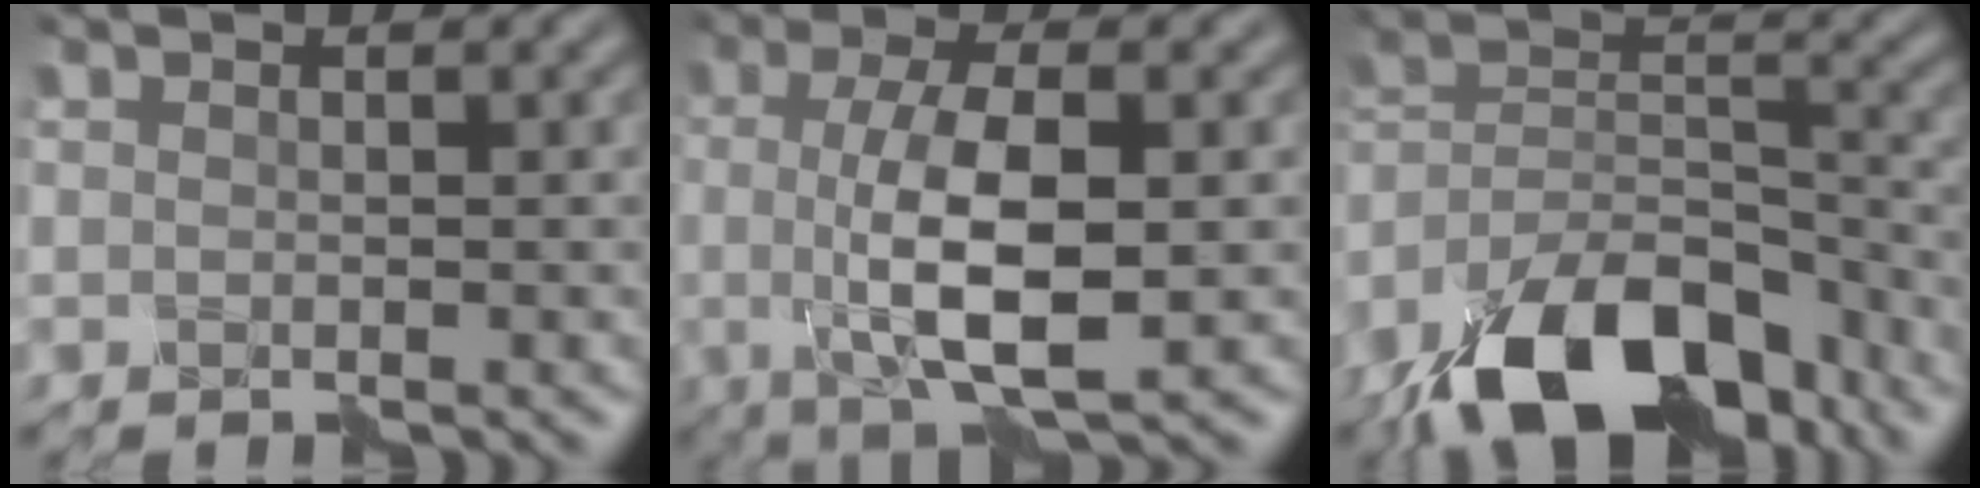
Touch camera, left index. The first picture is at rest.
{"total": 7.4, "force": [-1.0, 2.4, 7.0], "torque": [-0.123, -0.003, -0.019]}
{"total": 14.3, "force": [-10.9, 5.9, 7.1], "torque": [-0.137, 0.009, -0.195]}